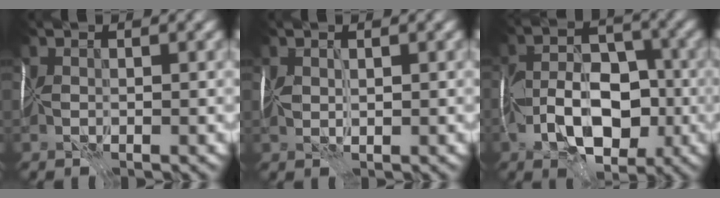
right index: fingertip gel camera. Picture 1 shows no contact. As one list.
[{"total": 0.9, "force": [0.1, -0.7, -0.5], "torque": [0.019, -0.007, 0.005]}, {"total": 7.1, "force": [-3.2, 3.5, 5.2], "torque": [-0.071, -0.005, -0.063]}]